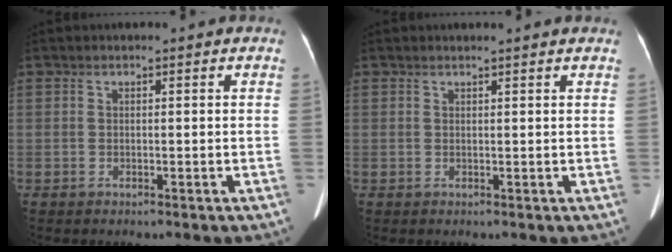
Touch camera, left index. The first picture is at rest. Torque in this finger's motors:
{"motor_torque": [-0.49, 0.05, -0.42, -0.14]}